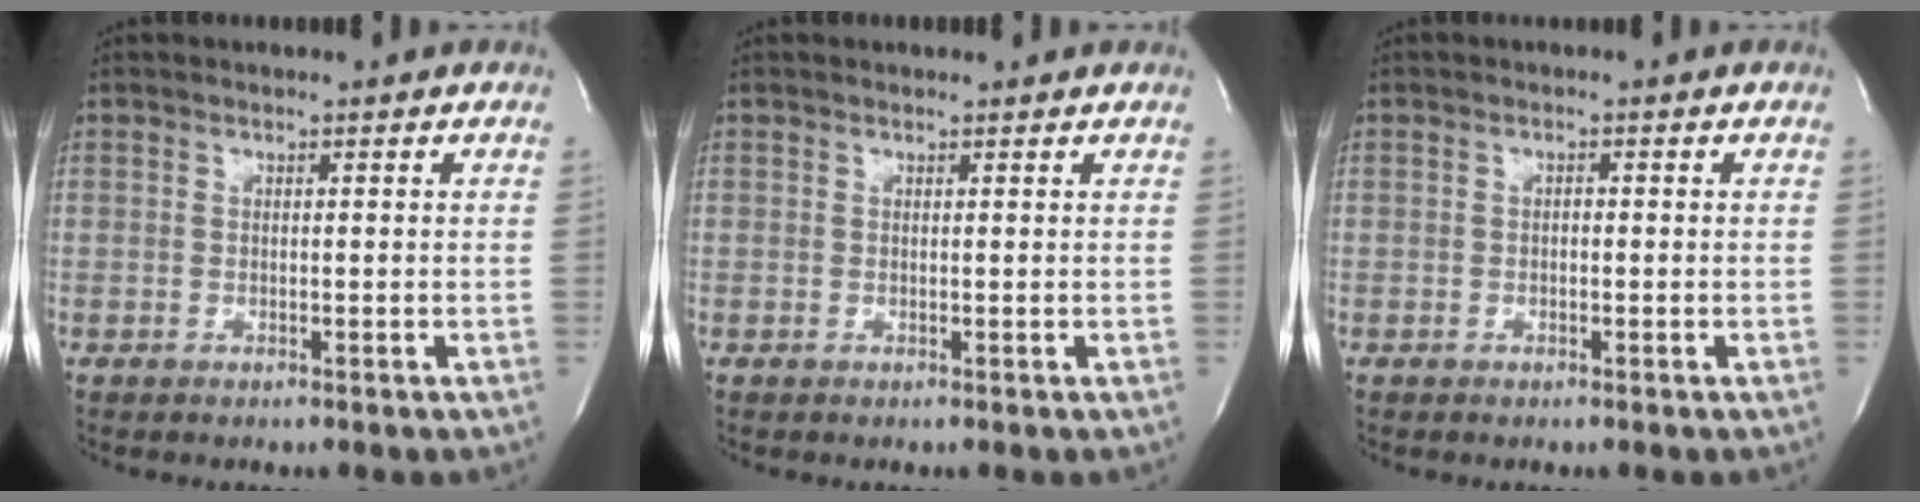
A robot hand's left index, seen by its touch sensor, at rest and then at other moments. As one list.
[{"total": 1.1, "force": [1.0, 0.3, 0.1], "torque": [-0.011, 0.005, 0.011]}, {"total": 0.6, "force": [-0.1, 0.3, 0.5], "torque": [-0.007, 0.002, -0.004]}]